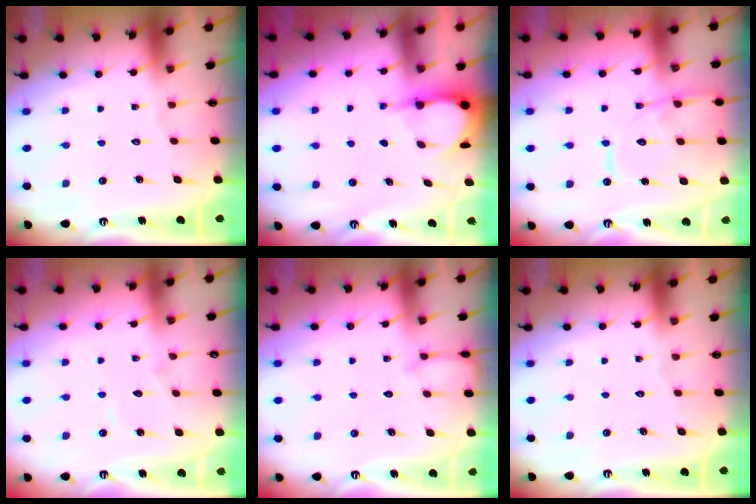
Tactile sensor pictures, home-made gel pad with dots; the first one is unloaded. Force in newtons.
{"total": 5.7, "press": 5.7, "slide": 0.2}
{"total": 13.6, "press": 13.6, "slide": 1.4}
{"total": 4.7, "press": 4.6, "slide": 0.4}
{"total": 3.3, "press": 3.3, "slide": 0.3}
{"total": 0.0}